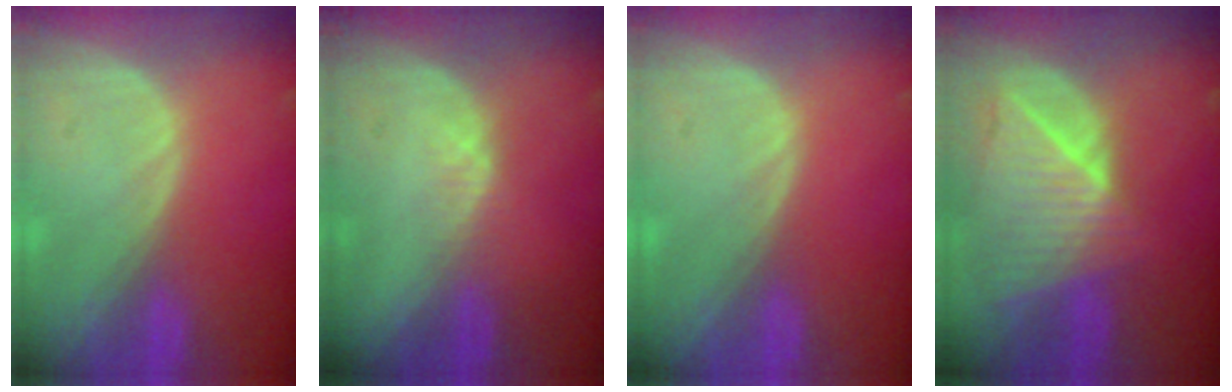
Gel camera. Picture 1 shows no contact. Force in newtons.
{"total": 1.4, "press": 1.2, "slide": 0.7}
{"total": 0.0}
{"total": 9.2, "press": 8.3, "slide": 4.0}